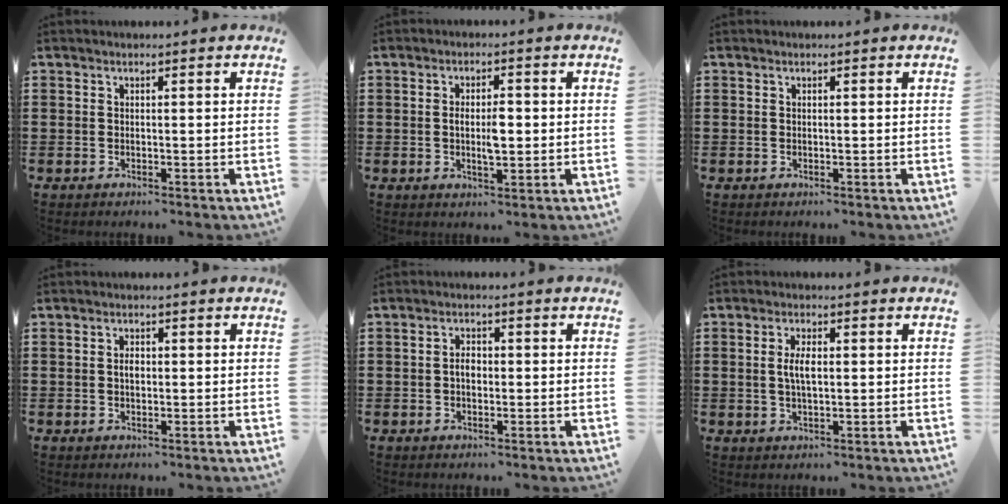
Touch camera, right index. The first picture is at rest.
{"total": 4.0, "force": [-0.1, 1.3, 3.8], "torque": [-0.069, 0.000, -0.003]}
{"total": 0.0}
{"total": 1.6, "force": [0.0, 0.9, 1.4], "torque": [-0.027, 0.005, -0.001]}
{"total": 2.1, "force": [-0.2, 1.2, 1.7], "torque": [-0.033, 0.005, -0.005]}
{"total": 3.5, "force": [0.2, 1.3, 3.2], "torque": [-0.072, 0.001, -0.001]}